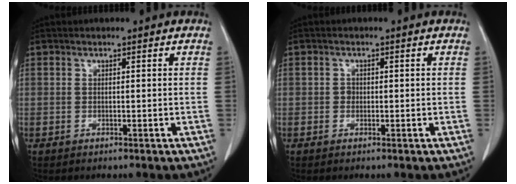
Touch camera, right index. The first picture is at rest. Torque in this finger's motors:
{"motor_torque": [0.34, -0.12, -0.01, 0.01]}